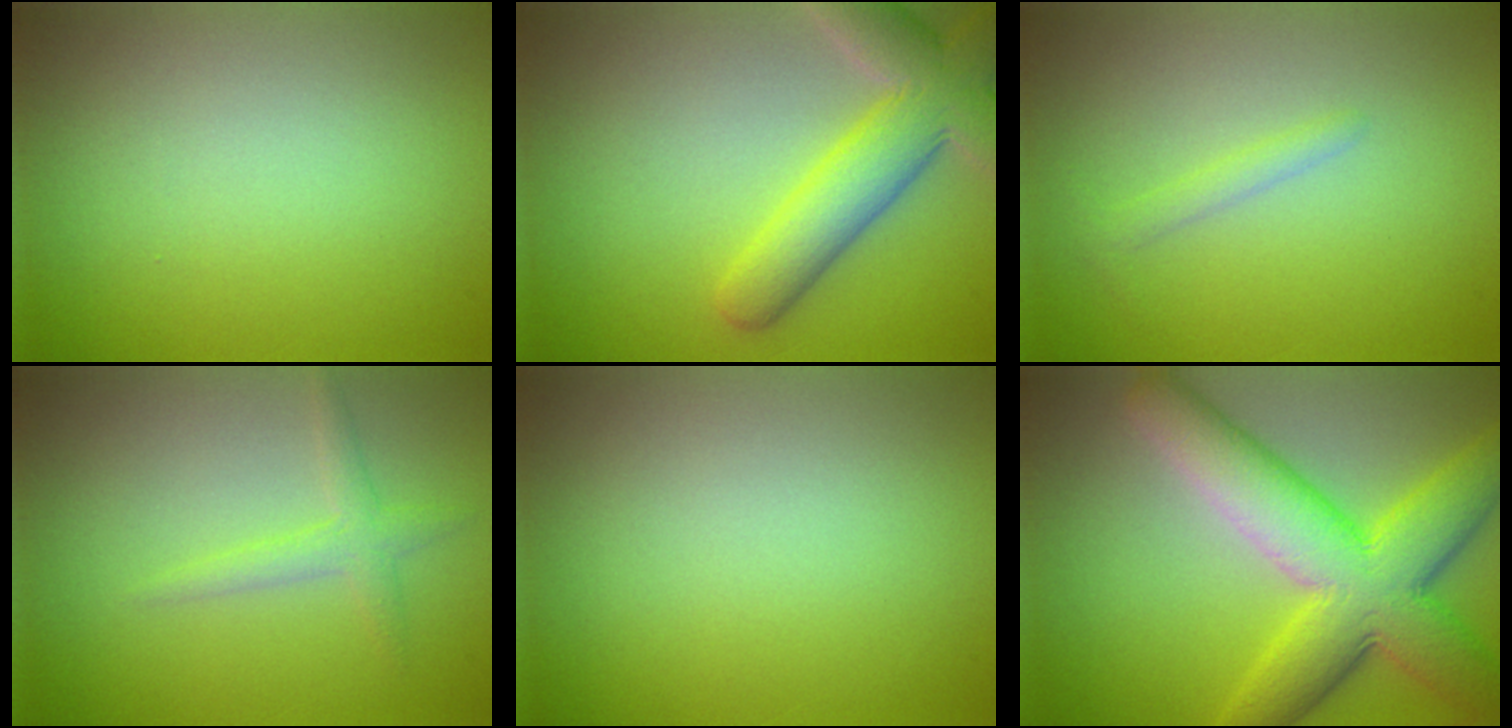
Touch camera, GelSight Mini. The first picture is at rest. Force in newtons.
{"total": 7.1, "press": 7.1, "slide": 0.5}
{"total": 1.1, "press": 1.1, "slide": 0.1}
{"total": 1.8, "press": 1.8, "slide": 0.1}
{"total": 0.0}
{"total": 10.2, "press": 10.1, "slide": 0.3}